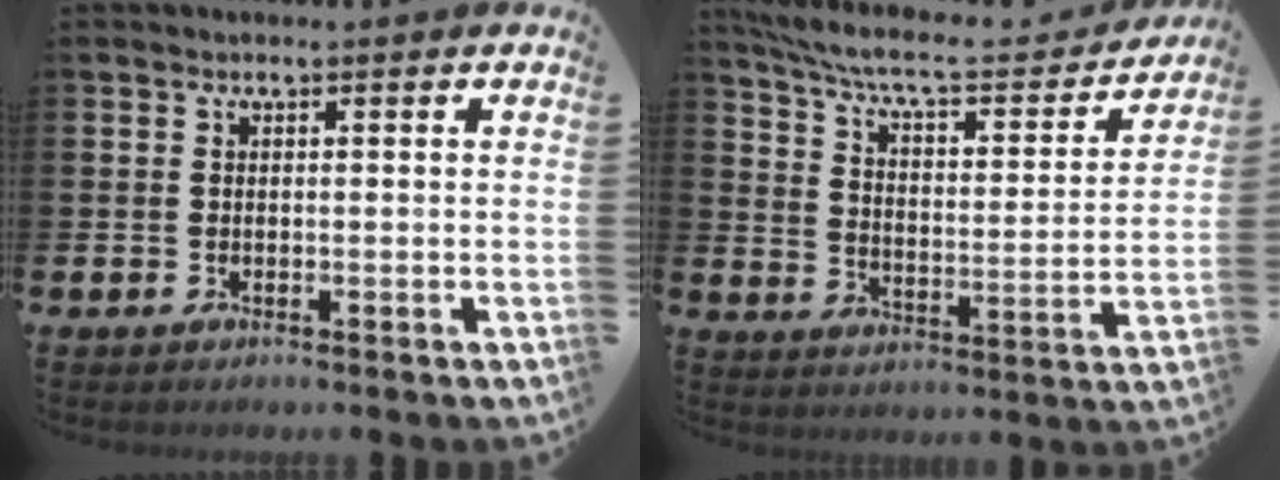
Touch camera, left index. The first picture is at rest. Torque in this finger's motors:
{"motor_torque": [1.02, -1.11, 0.14, 0.11]}